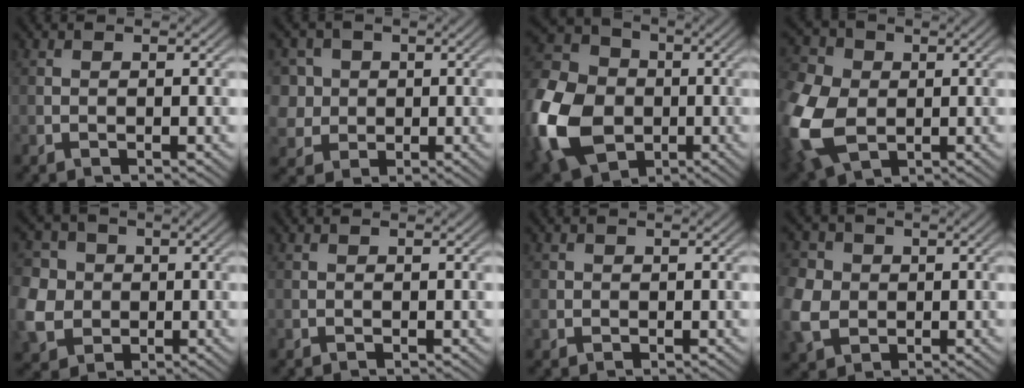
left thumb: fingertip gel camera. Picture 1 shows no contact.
{"total": 6.4, "force": [1.7, 5.9, 2.0], "torque": [-0.075, 0.004, 0.028]}
{"total": 18.4, "force": [-4.3, 14.2, 10.9], "torque": [-0.310, -0.016, -0.103]}
{"total": 14.0, "force": [-1.8, 10.2, 9.4], "torque": [-0.273, -0.020, -0.037]}
{"total": 8.4, "force": [-0.6, 7.5, 3.7], "torque": [-0.132, -0.012, -0.021]}
{"total": 0.0}
{"total": 1.0, "force": [0.1, 1.0, 0.2], "torque": [-0.003, -0.004, 0.001]}
{"total": 7.4, "force": [-0.5, 6.3, 3.8], "torque": [-0.131, -0.007, -0.016]}